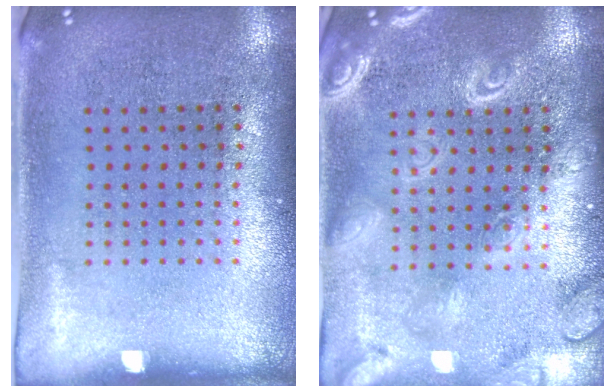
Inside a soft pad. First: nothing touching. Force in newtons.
{"total": 3.8, "press": 3.8, "slide": 0.5}